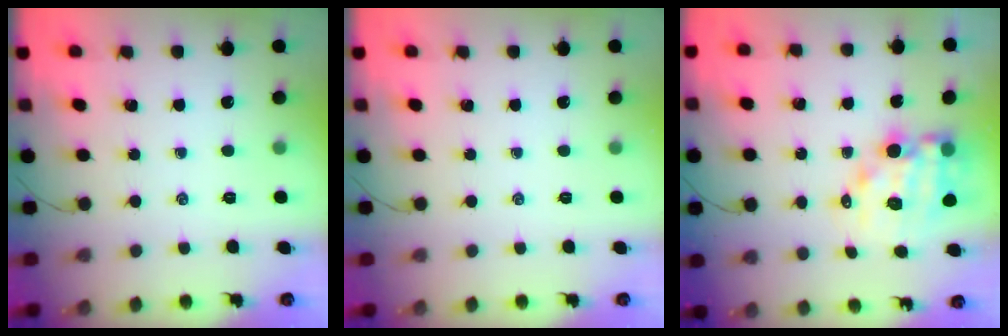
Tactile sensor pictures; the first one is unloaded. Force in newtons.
{"total": 0.0}
{"total": 10.5, "press": 10.1, "slide": 2.9}